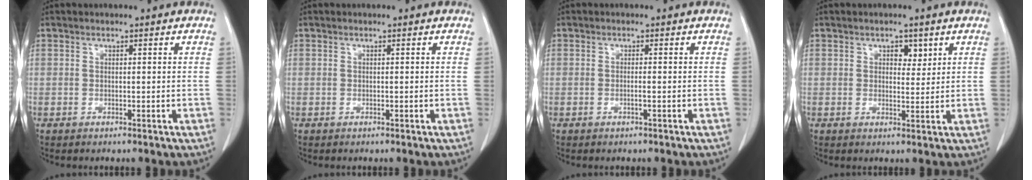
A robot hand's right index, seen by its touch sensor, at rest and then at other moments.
{"total": 0.0}
{"total": 0.8, "force": [-0.3, -0.1, 0.8], "torque": [-0.015, 0.000, -0.004]}
{"total": 2.5, "force": [1.3, 1.5, 1.5], "torque": [-0.016, 0.000, 0.019]}